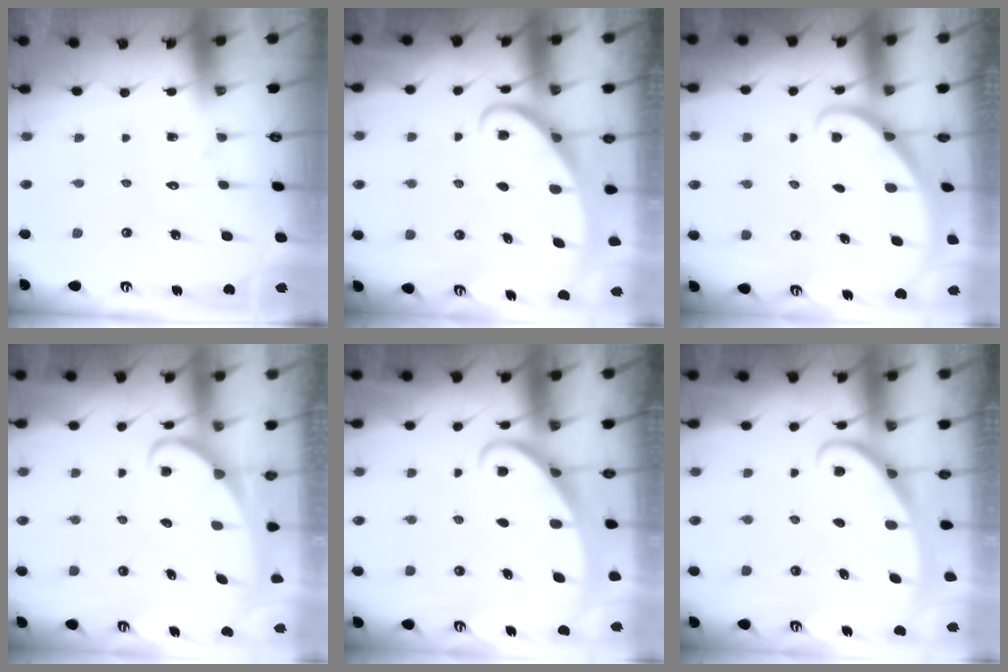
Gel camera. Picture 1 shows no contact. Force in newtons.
{"total": 2.5, "press": 2.5, "slide": 0.3}
{"total": 1.8, "press": 1.8, "slide": 0.1}
{"total": 2.3, "press": 2.3, "slide": 0.3}
{"total": 2.4, "press": 2.4, "slide": 0.4}
{"total": 2.8, "press": 2.8, "slide": 0.4}